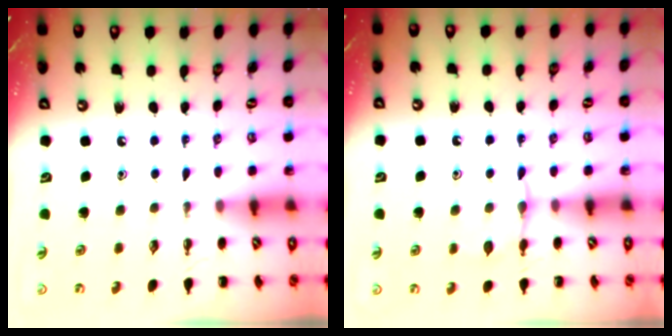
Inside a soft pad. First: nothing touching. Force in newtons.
{"total": 4.7, "press": 4.5, "slide": 1.4}